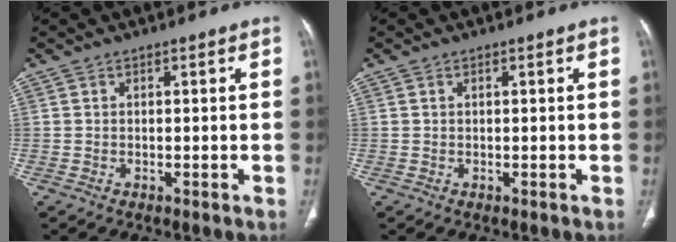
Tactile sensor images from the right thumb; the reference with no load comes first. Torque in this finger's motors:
{"motor_torque": [-0.65, -0.03, -0.47, 0.11, 0.04]}